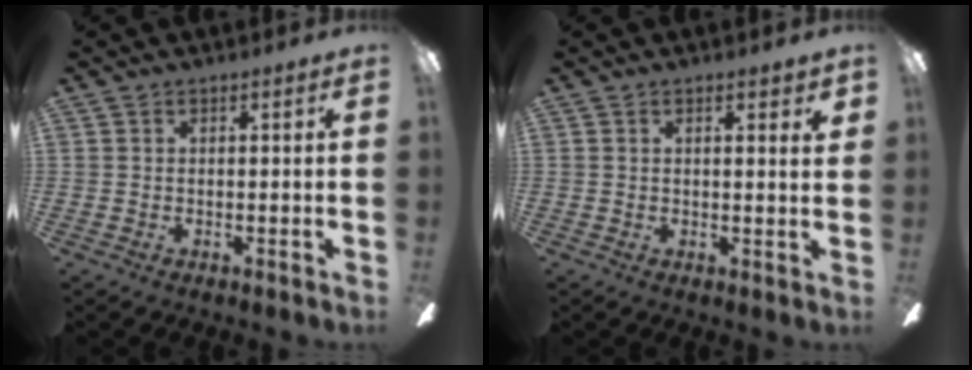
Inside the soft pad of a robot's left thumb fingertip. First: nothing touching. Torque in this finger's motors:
{"motor_torque": [0.04, -0.21, -0.21, 0.07, 0.00]}